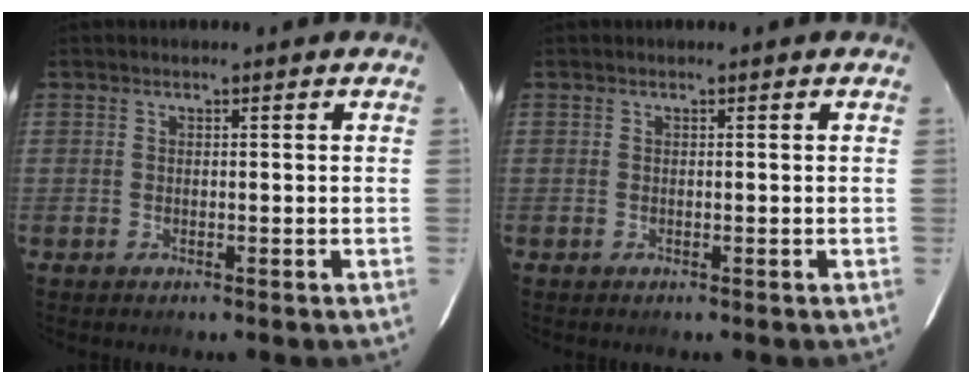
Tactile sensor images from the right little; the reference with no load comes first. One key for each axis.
{"total": 0.0}